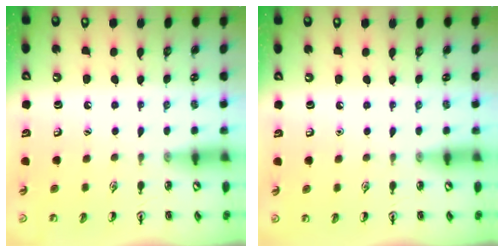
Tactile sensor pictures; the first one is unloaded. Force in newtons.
{"total": 0.0}